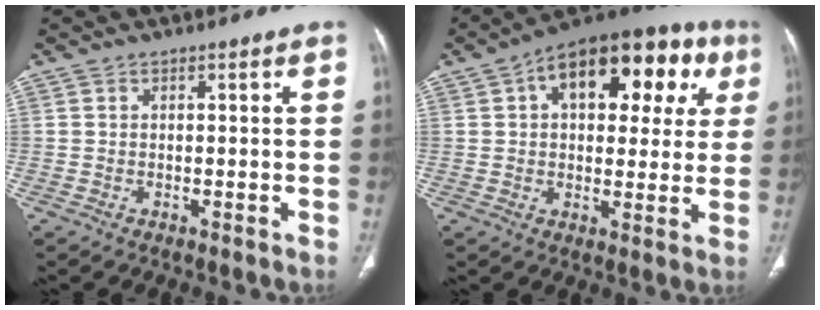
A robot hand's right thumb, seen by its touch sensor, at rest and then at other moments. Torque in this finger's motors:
{"motor_torque": [0.34, 4.11, 1.68, 0.37, 0.10]}